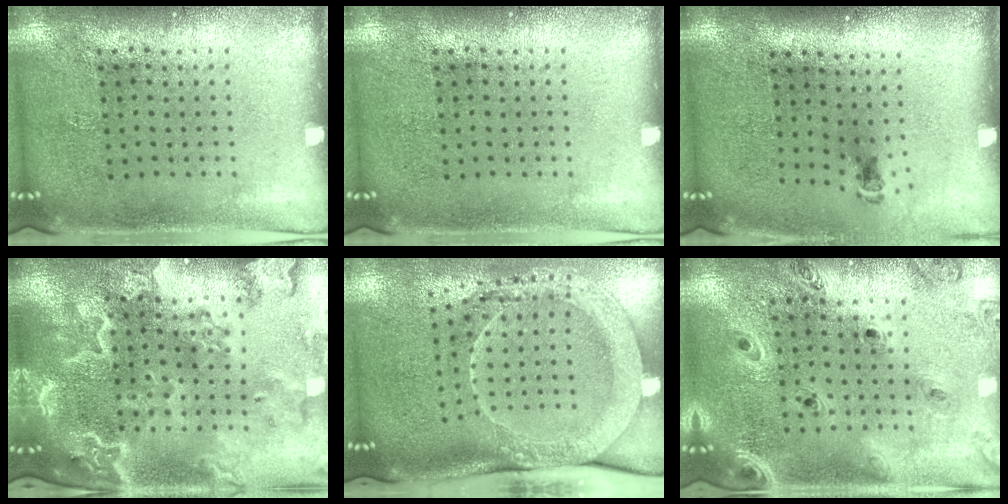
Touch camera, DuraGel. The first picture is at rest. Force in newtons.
{"total": 0.0}
{"total": 0.5, "press": 0.3, "slide": 0.4}
{"total": 3.9, "press": 3.3, "slide": 2.0}
{"total": 2.1, "press": 2.0, "slide": 0.8}
{"total": 1.3, "press": 1.3, "slide": 0.1}